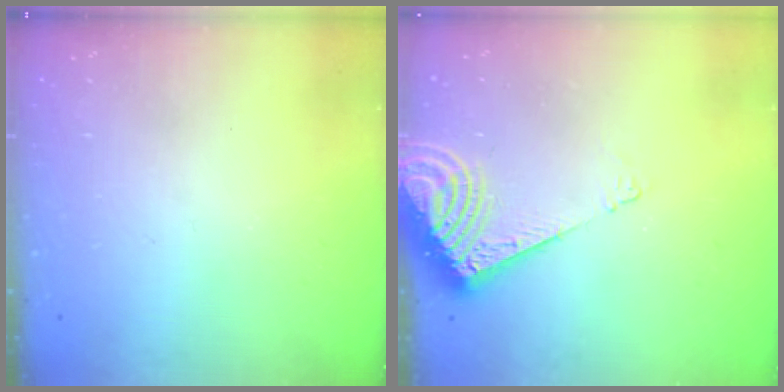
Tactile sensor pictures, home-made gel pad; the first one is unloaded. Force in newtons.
{"total": 9.0, "press": 8.9, "slide": 1.0}